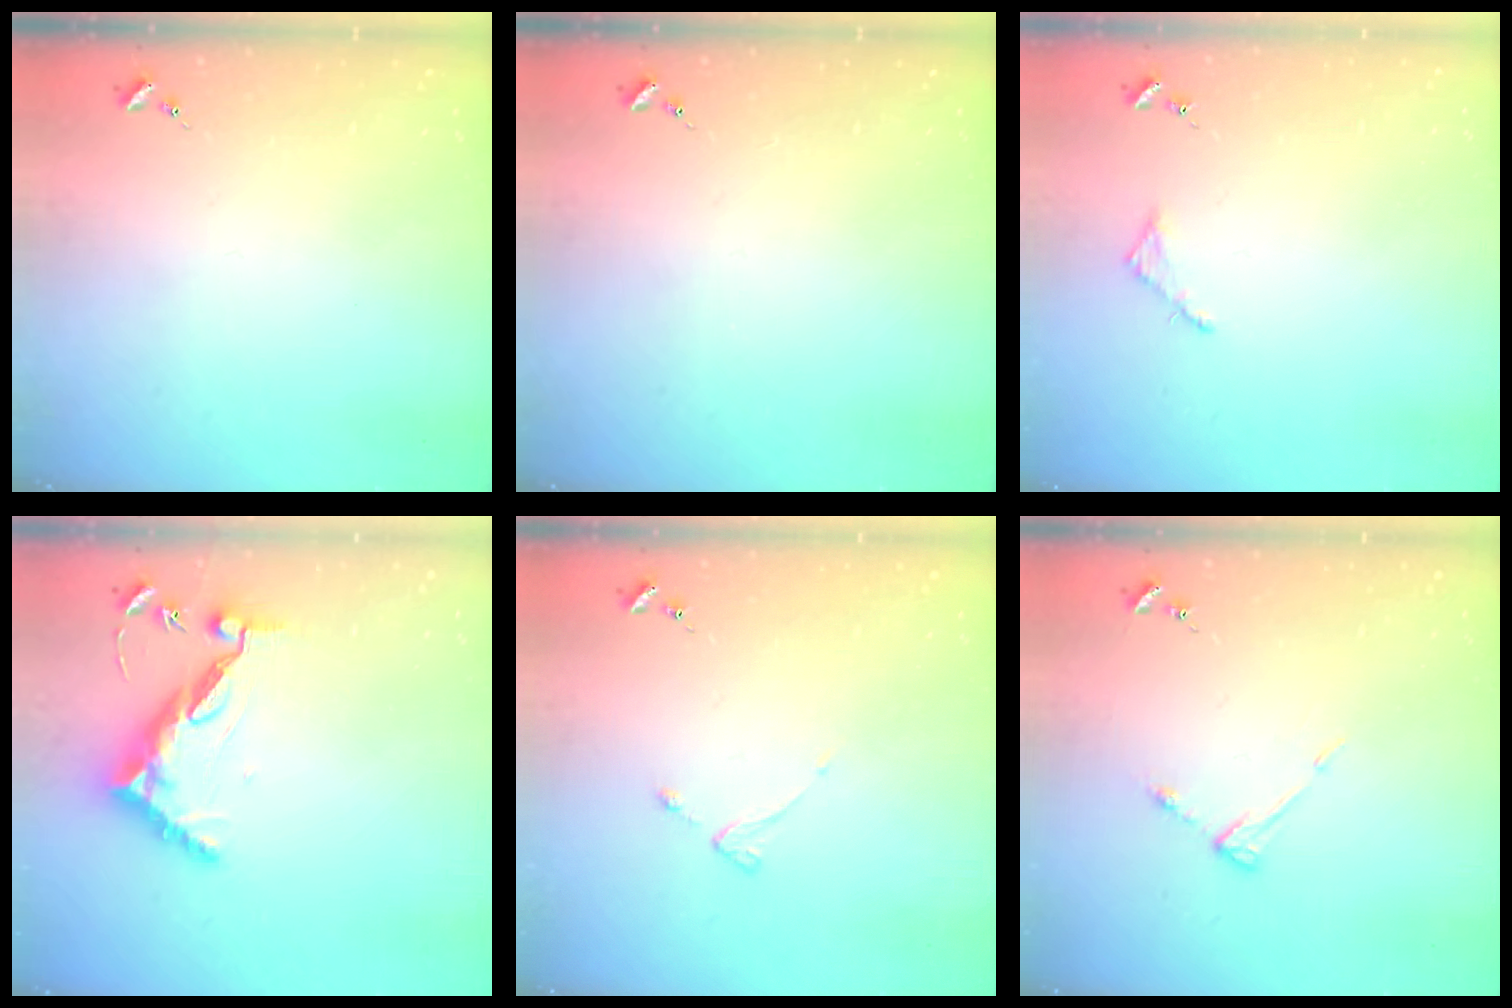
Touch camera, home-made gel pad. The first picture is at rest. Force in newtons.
{"total": 0.0}
{"total": 2.8, "press": 2.7, "slide": 0.3}
{"total": 10.3, "press": 10.2, "slide": 1.0}
{"total": 2.6, "press": 2.6, "slide": 0.5}
{"total": 5.0, "press": 4.9, "slide": 0.4}